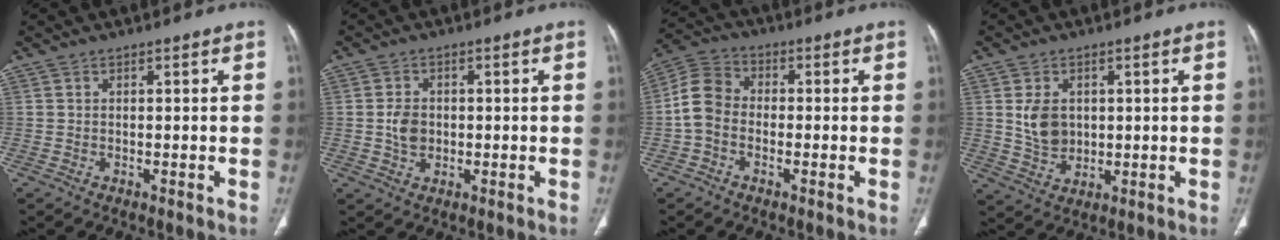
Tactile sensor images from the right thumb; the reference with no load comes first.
{"total": 4.1, "force": [-0.1, 3.2, 2.6], "torque": [-0.041, 0.002, -0.002]}
{"total": 7.5, "force": [-1.3, 5.6, 4.8], "torque": [-0.082, 0.026, -0.041]}
{"total": 6.5, "force": [1.1, 4.9, 4.1], "torque": [-0.057, -0.010, 0.033]}